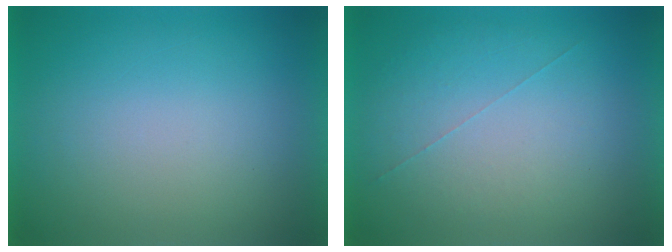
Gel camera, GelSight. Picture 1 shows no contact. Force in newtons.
{"total": 1.0}